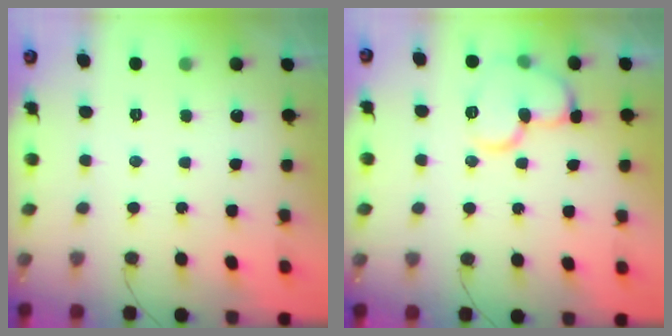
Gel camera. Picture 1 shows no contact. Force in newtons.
{"total": 11.3, "press": 11.3, "slide": 0.6}